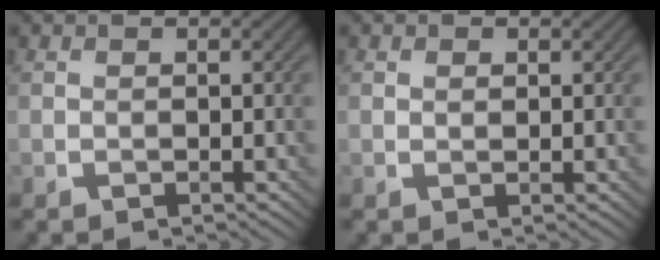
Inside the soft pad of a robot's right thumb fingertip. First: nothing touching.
{"total": 0.7, "force": [0.3, 0.4, 0.4], "torque": [-0.005, -0.003, 0.005]}